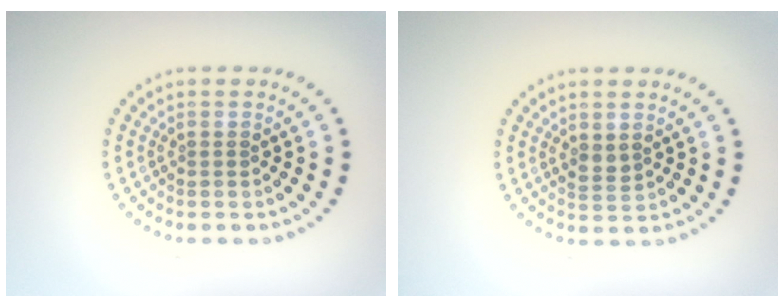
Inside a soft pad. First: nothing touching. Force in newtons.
{"total": 1.1, "press": 1.1, "slide": 0.4}